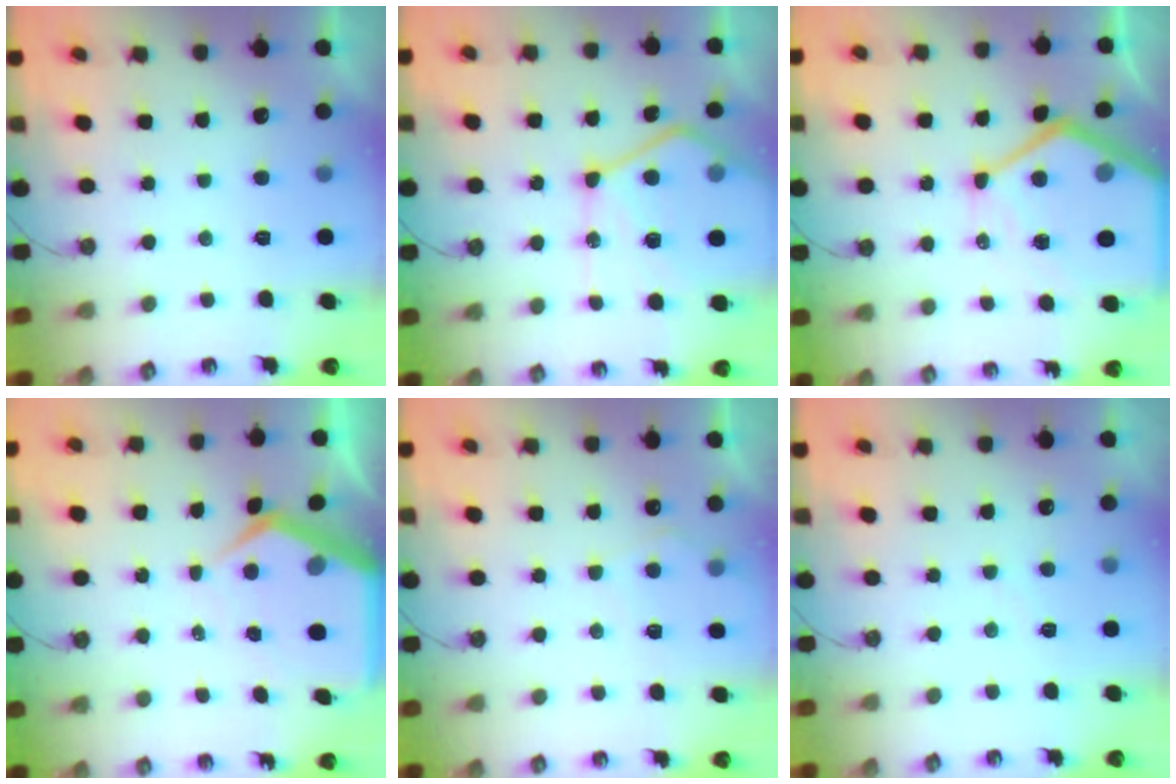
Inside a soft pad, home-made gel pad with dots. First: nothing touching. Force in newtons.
{"total": 18.8, "press": 18.7, "slide": 2.2}
{"total": 19.8, "press": 19.7, "slide": 2.1}
{"total": 7.9, "press": 7.9, "slide": 0.8}
{"total": 6.3, "press": 6.2, "slide": 0.7}
{"total": 3.1, "press": 3.1, "slide": 0.5}